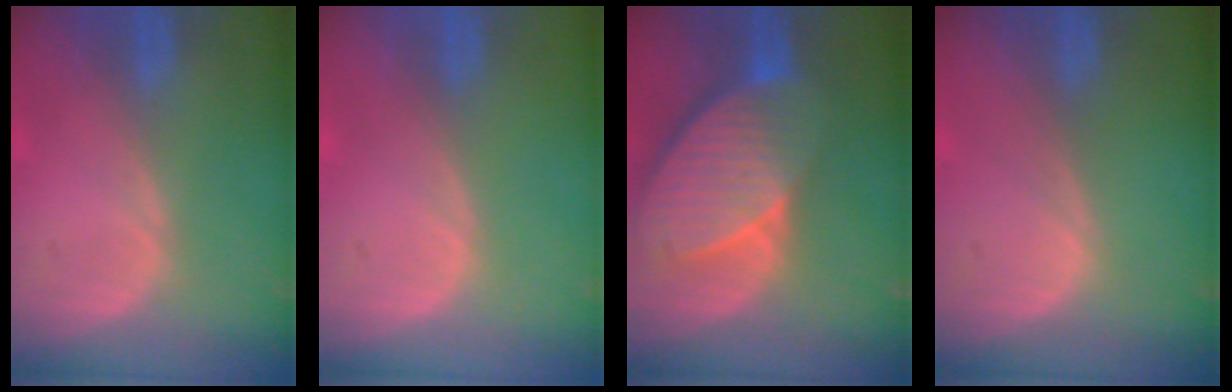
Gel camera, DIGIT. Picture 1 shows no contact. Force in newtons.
{"total": 0.0}
{"total": 10.5, "press": 9.1, "slide": 5.1}
{"total": 0.0}